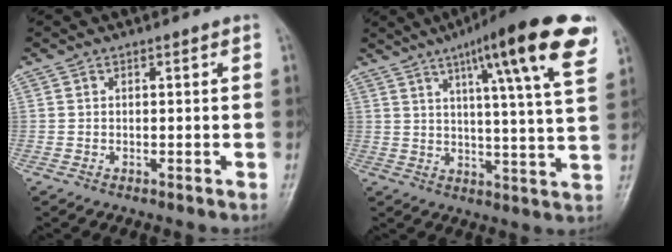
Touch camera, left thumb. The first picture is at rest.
{"total": 19.4, "force": [10.5, 2.6, 16.2], "torque": [-0.215, -0.029, 0.138]}